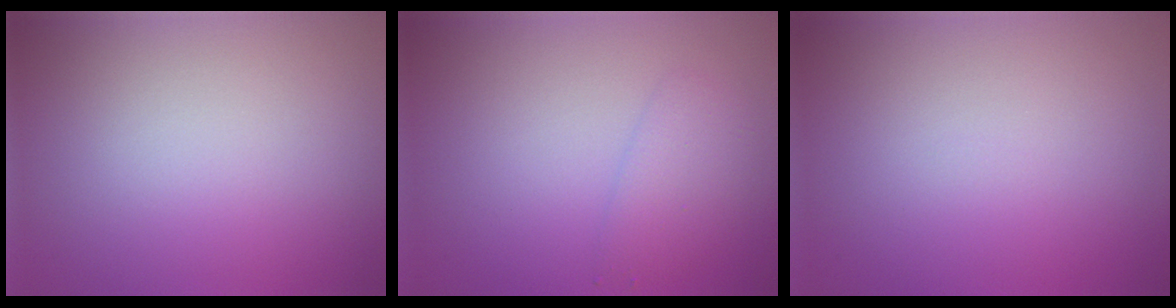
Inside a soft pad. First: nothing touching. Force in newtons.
{"total": 2.1, "press": 2.1, "slide": 0.1}
{"total": 0.0}